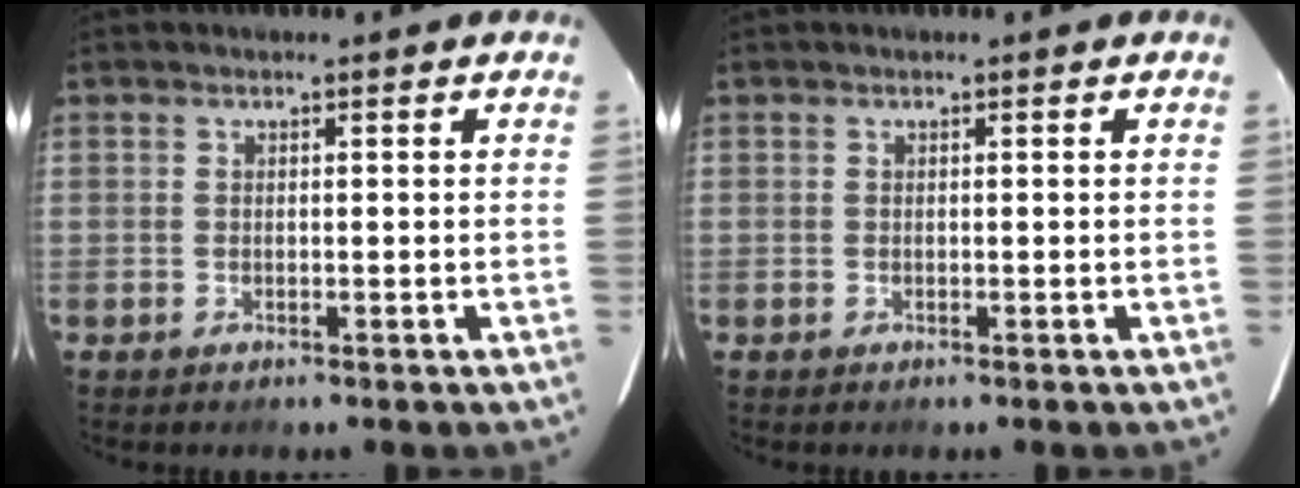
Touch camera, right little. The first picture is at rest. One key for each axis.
{"total": 0.0}